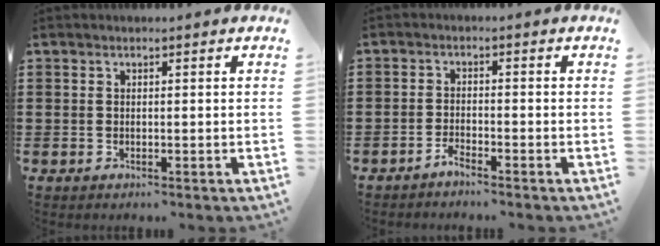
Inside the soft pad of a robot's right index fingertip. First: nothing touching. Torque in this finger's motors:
{"motor_torque": [0.23, -0.07, -0.51, -0.21]}